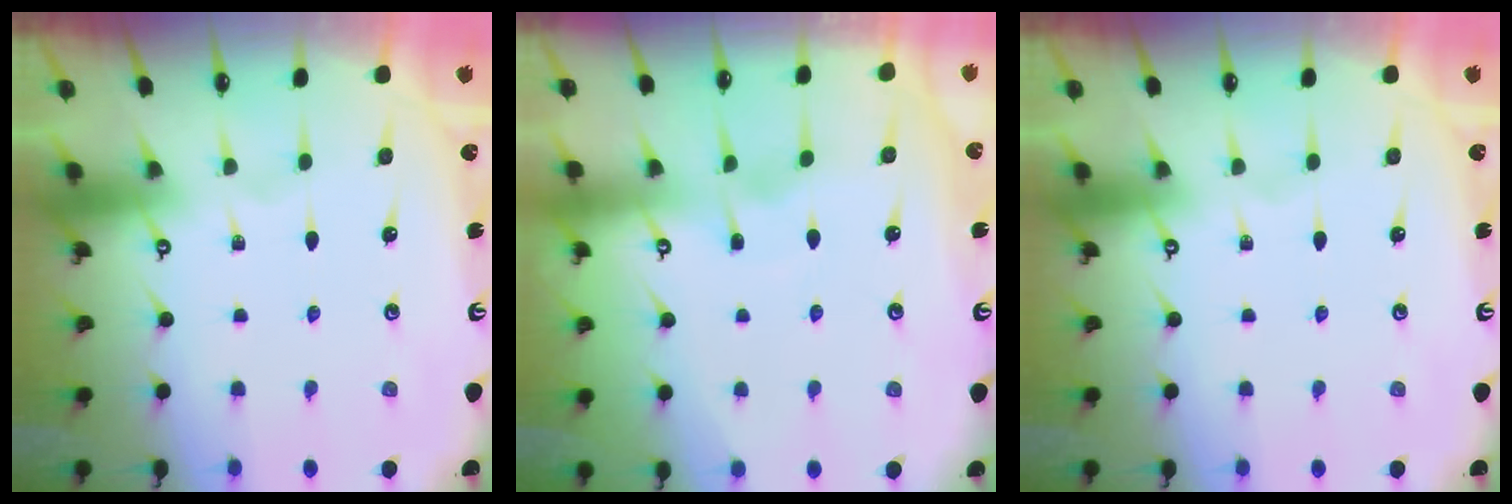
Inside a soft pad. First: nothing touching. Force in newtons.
{"total": 3.0, "press": 2.9, "slide": 0.4}
{"total": 0.0}